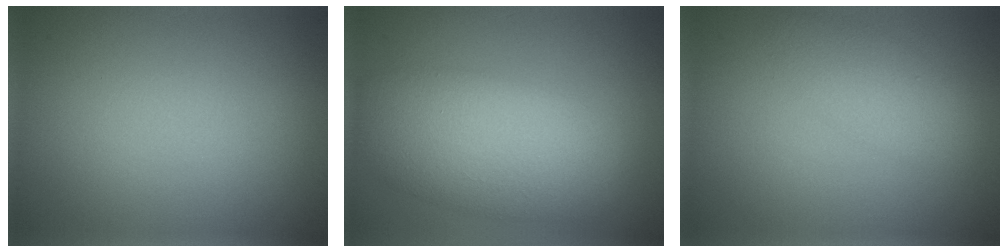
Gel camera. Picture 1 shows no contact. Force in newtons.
{"total": 7.7, "press": 7.7, "slide": 0.6}
{"total": 2.7, "press": 2.7, "slide": 0.1}